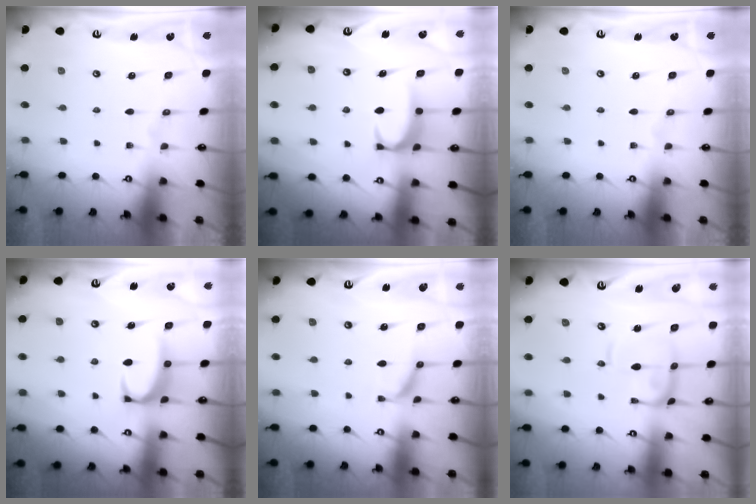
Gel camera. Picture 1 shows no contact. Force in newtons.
{"total": 1.6, "press": 1.5, "slide": 0.5}
{"total": 0.0}
{"total": 2.1, "press": 2.1, "slide": 0.6}
{"total": 0.0}
{"total": 6.5, "press": 6.5, "slide": 1.1}